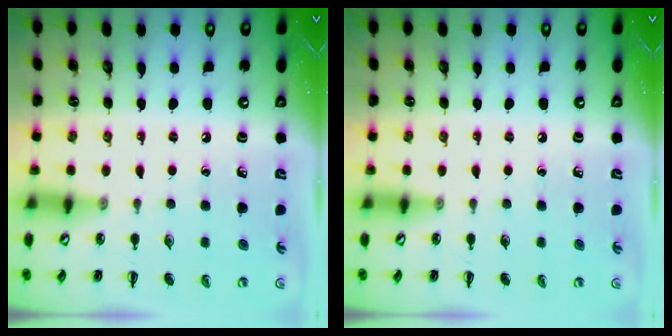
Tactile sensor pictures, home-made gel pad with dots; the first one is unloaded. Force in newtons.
{"total": 0.0}